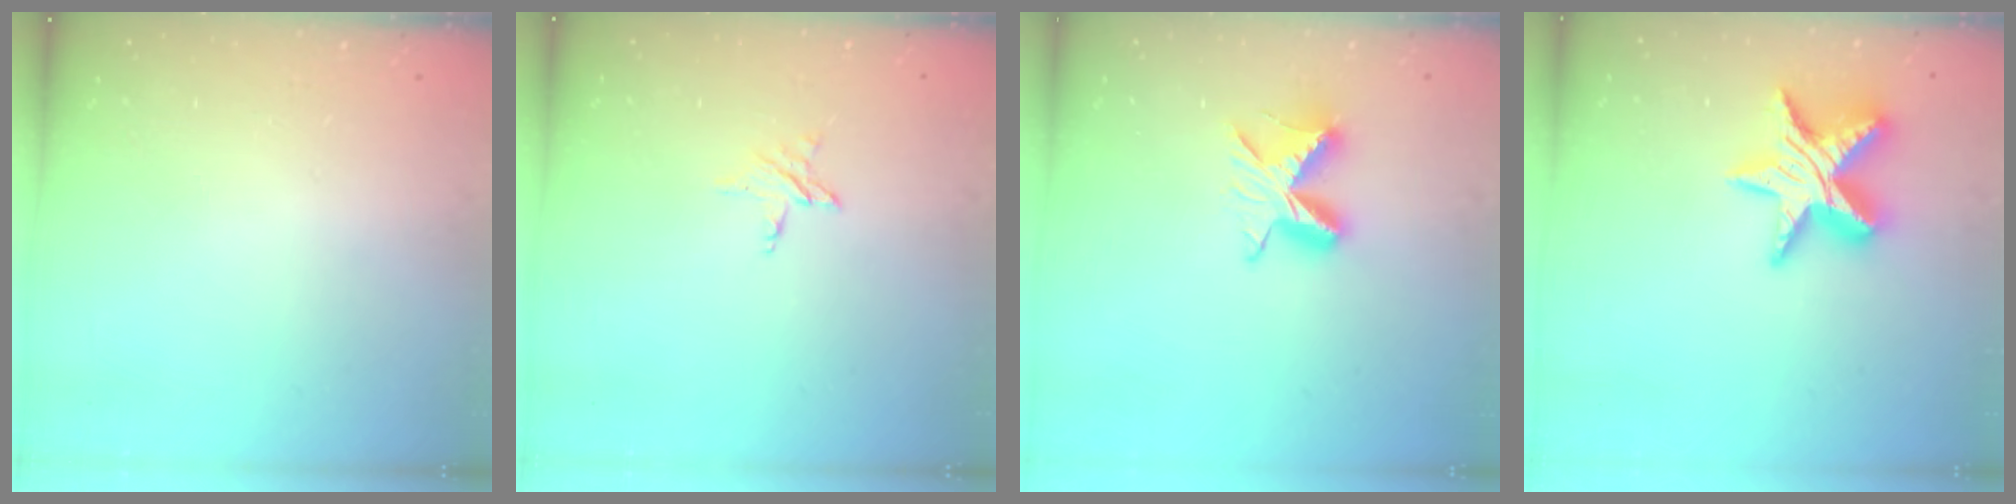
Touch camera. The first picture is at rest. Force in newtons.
{"total": 5.1, "press": 5.1, "slide": 0.5}
{"total": 9.7, "press": 9.7, "slide": 0.6}
{"total": 16.3, "press": 16.2, "slide": 1.1}